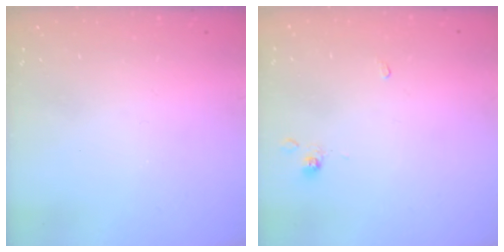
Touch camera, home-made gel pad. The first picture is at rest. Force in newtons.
{"total": 0.0}